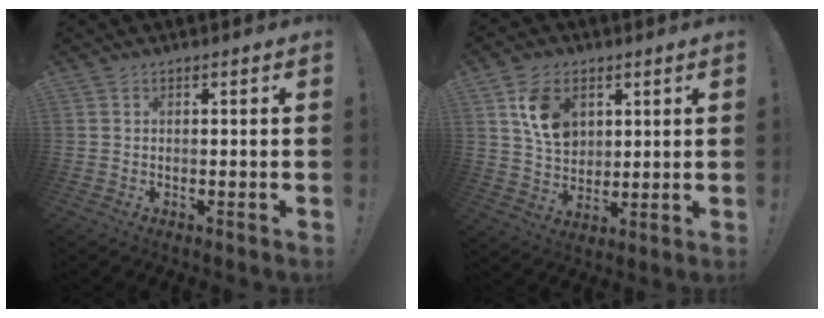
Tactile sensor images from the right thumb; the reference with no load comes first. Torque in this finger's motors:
{"motor_torque": [0.04, 0.39, 0.26, 0.34, 0.02]}